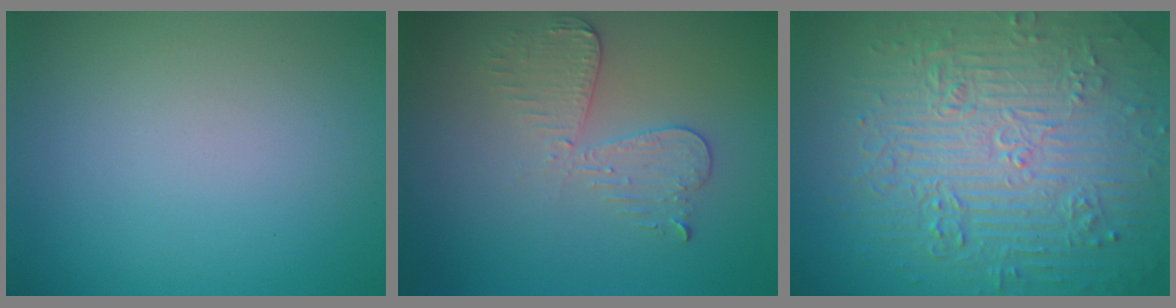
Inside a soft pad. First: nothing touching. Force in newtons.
{"total": 3.0, "press": 2.7, "slide": 1.2}
{"total": 11.0, "press": 7.5, "slide": 8.1}